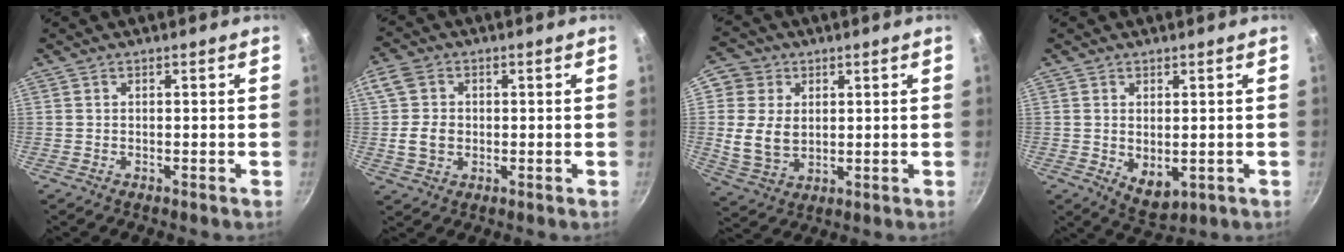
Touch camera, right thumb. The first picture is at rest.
{"total": 7.3, "force": [-0.1, 5.9, 4.2], "torque": [-0.068, 0.001, -0.012]}
{"total": 10.0, "force": [1.6, 8.3, 5.3], "torque": [-0.070, -0.017, 0.030]}
{"total": 5.5, "force": [-0.2, 3.4, 4.4], "torque": [-0.063, -0.017, 0.007]}